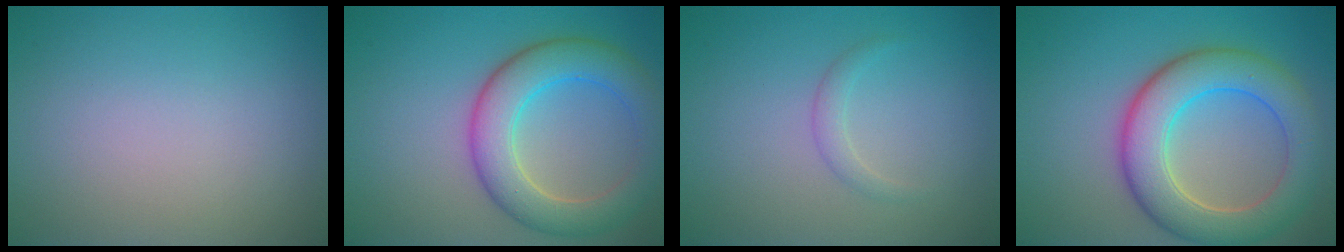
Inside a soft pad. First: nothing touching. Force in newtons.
{"total": 6.6, "press": 6.6, "slide": 0.4}
{"total": 1.2, "press": 1.2, "slide": 0.1}
{"total": 7.9, "press": 7.9, "slide": 0.5}